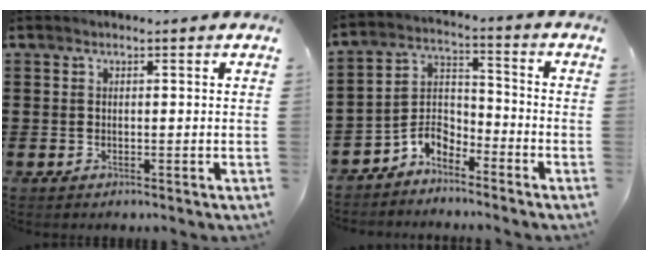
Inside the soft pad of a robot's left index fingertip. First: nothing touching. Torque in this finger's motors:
{"motor_torque": [0.23, 0.23, 0.28, 0.07]}